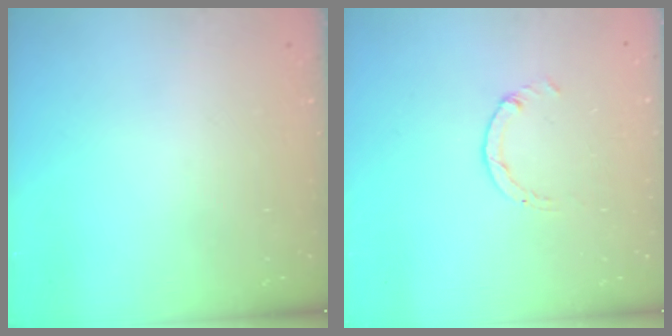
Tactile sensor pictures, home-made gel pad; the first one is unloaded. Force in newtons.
{"total": 0.7, "press": 0.7, "slide": 0.2}